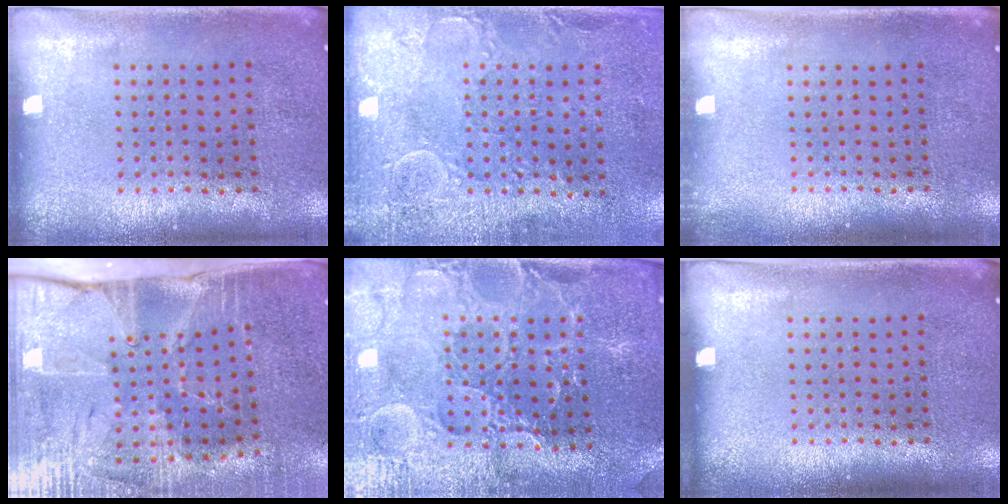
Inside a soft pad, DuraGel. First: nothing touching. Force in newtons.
{"total": 2.9, "press": 2.4, "slide": 1.7}
{"total": 0.7, "press": 0.7, "slide": 0.1}
{"total": 4.4, "press": 3.7, "slide": 2.4}
{"total": 3.4, "press": 3.3, "slide": 0.7}
{"total": 0.0}